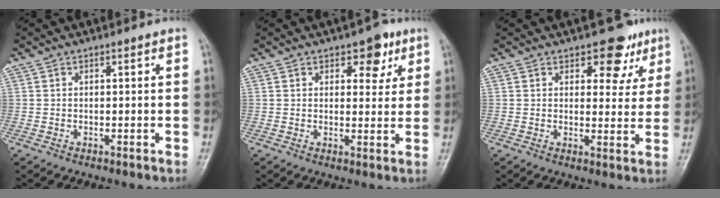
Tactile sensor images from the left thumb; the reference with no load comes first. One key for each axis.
{"total": 5.5, "fx": 3.0, "fy": 3.3, "fz": 3.2, "tx": -0.010, "ty": -0.012, "tz": 0.037}
{"total": 7.4, "fx": 4.5, "fy": 4.2, "fz": 4.1, "tx": -0.011, "ty": -0.020, "tz": 0.056}